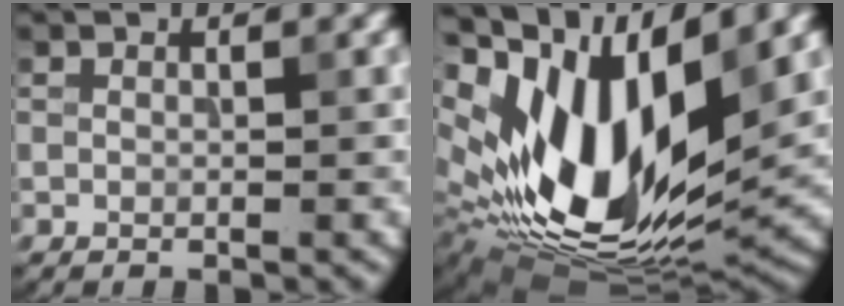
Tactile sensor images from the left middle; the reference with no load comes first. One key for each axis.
{"total": 15.9, "fx": 2.6, "fy": 7.9, "fz": 13.6, "tx": -0.266, "ty": -0.006, "tz": 0.049}